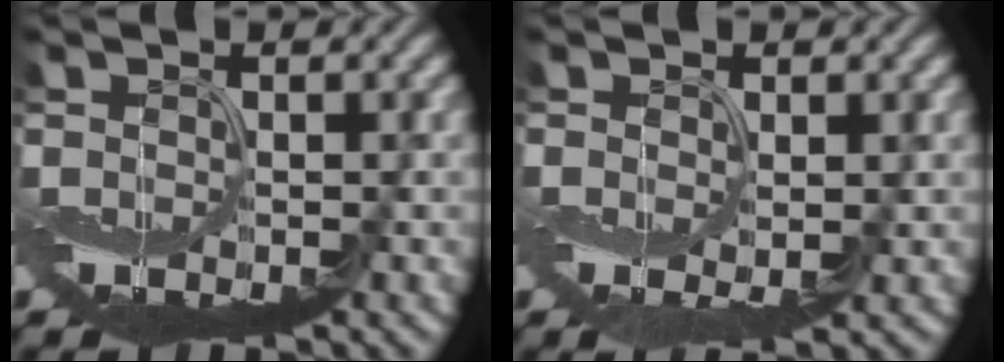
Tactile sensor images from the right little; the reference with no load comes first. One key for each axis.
{"total": 2.1, "fx": -0.2, "fy": 1.2, "fz": 1.7, "tx": -0.032, "ty": -0.003, "tz": 0.002}